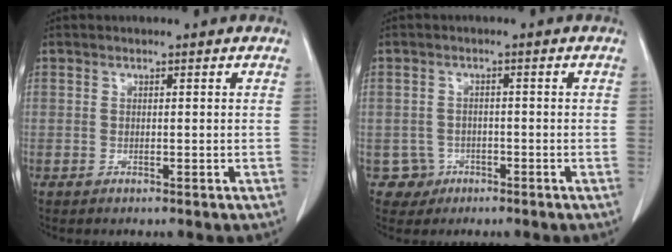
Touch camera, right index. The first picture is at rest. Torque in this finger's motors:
{"motor_torque": [-0.47, 0.10, -1.05, -0.21]}